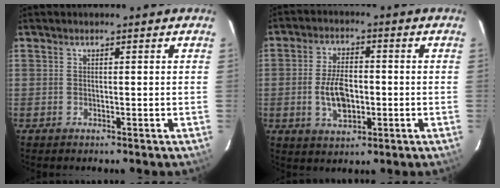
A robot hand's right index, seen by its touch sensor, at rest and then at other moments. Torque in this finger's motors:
{"motor_torque": [0.34, -0.12, 0.21, 0.07]}